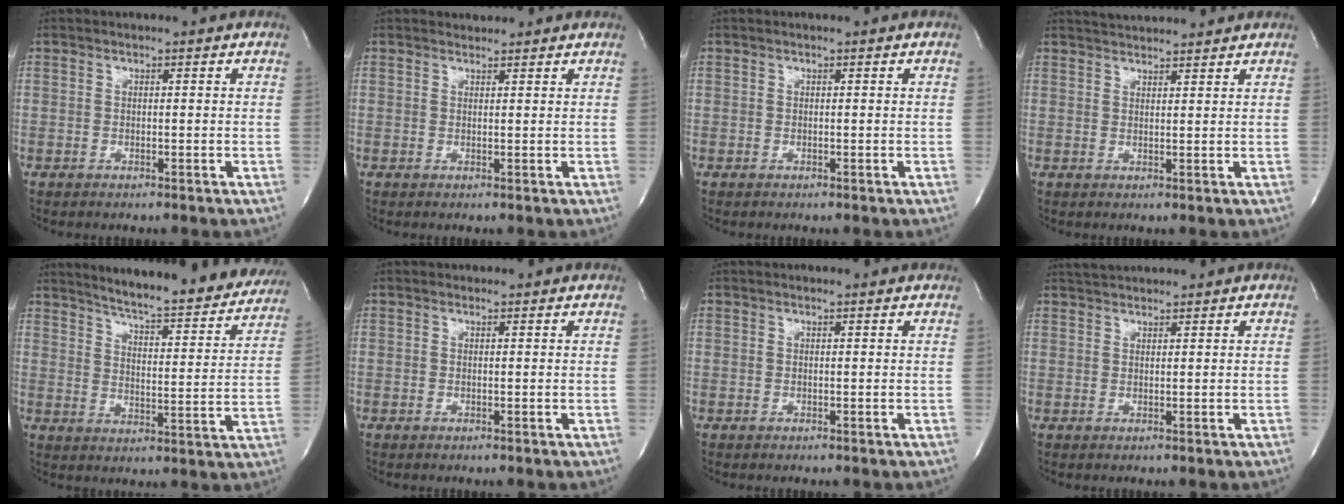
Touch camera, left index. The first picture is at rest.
{"total": 1.3, "force": [1.2, 0.3, -0.1], "torque": [-0.010, 0.006, 0.022]}
{"total": 0.0}
{"total": 6.6, "force": [6.4, 0.5, 1.6], "torque": [-0.033, 0.030, 0.092]}
{"total": 23.4, "force": [21.4, 2.8, 9.0], "torque": [-0.127, -0.062, 0.264]}
{"total": 0.7, "force": [0.7, 0.2, -0.1], "torque": [-0.008, 0.004, 0.009]}
{"total": 1.5, "force": [1.4, 0.1, 0.2], "torque": [-0.015, 0.005, 0.016]}
{"total": 3.8, "force": [3.7, 0.3, 0.8], "torque": [-0.018, 0.030, 0.067]}